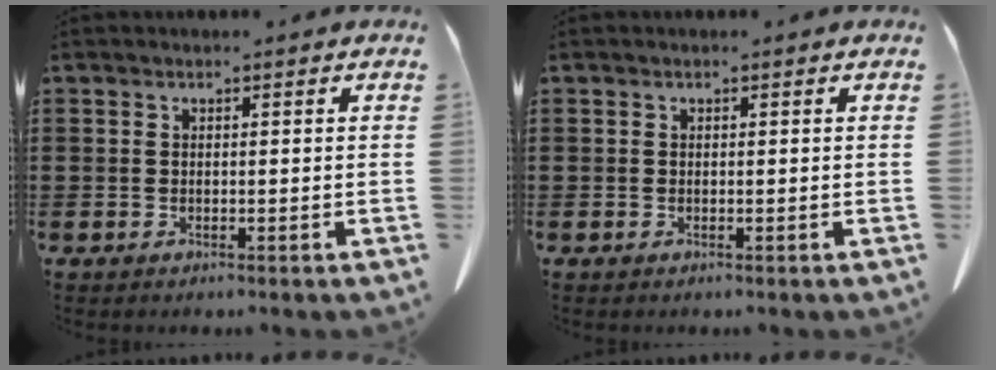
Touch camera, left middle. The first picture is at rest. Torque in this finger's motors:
{"motor_torque": [0.00, 0.00, 0.00, 0.00]}